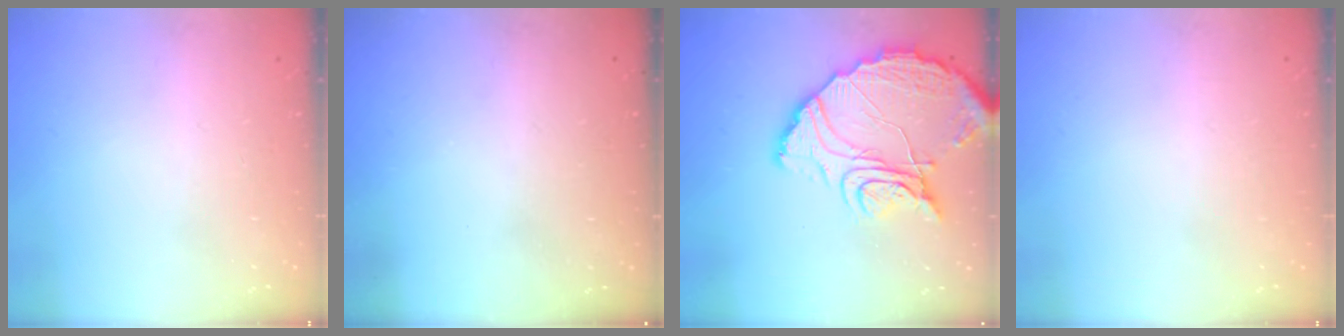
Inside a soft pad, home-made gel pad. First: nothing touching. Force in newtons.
{"total": 3.0, "press": 3.0, "slide": 0.1}
{"total": 18.0, "press": 17.9, "slide": 1.6}
{"total": 0.0}